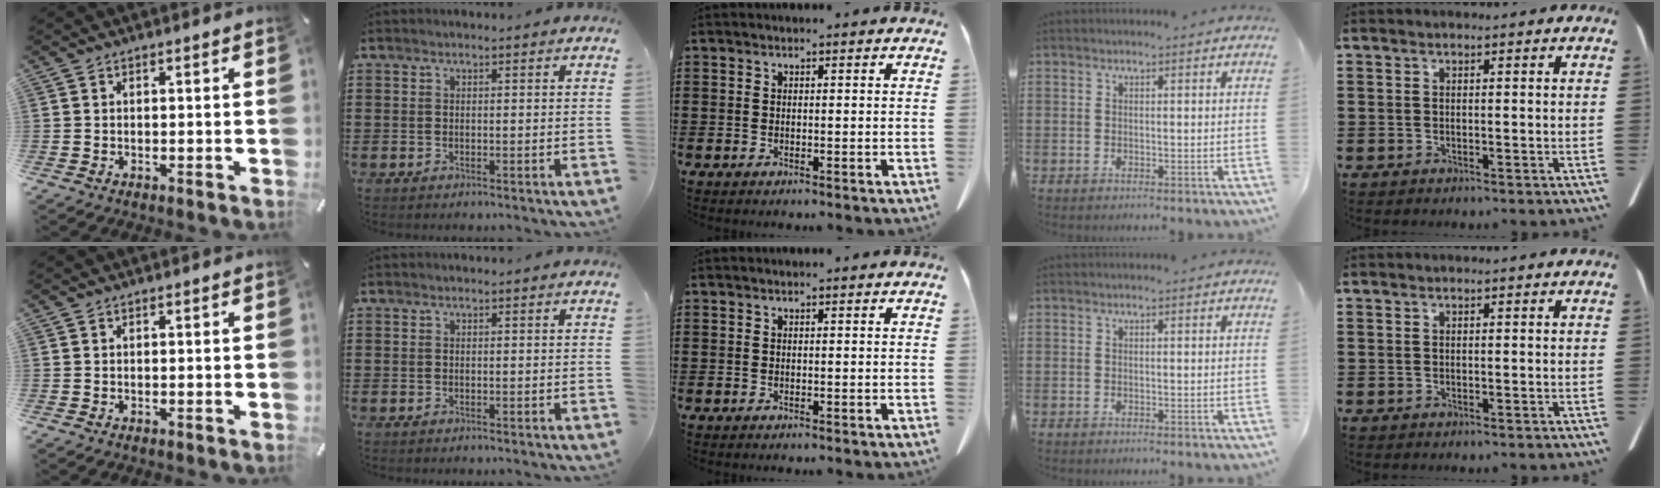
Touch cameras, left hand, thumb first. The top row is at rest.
{}